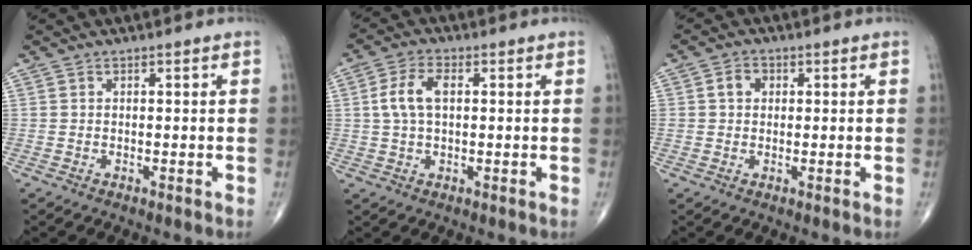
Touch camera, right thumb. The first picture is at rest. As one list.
[{"total": 6.2, "force": [1.0, 3.3, 5.1], "torque": [-0.114, 0.013, 0.017]}, {"total": 2.9, "force": [0.6, 2.4, 1.5], "torque": [-0.017, 0.005, 0.009]}]